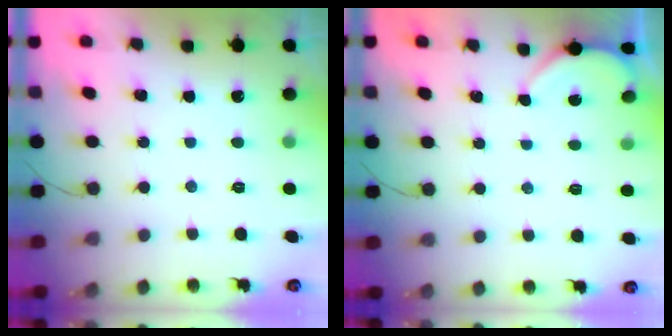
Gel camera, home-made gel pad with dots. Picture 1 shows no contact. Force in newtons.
{"total": 2.4, "press": 2.3, "slide": 0.3}